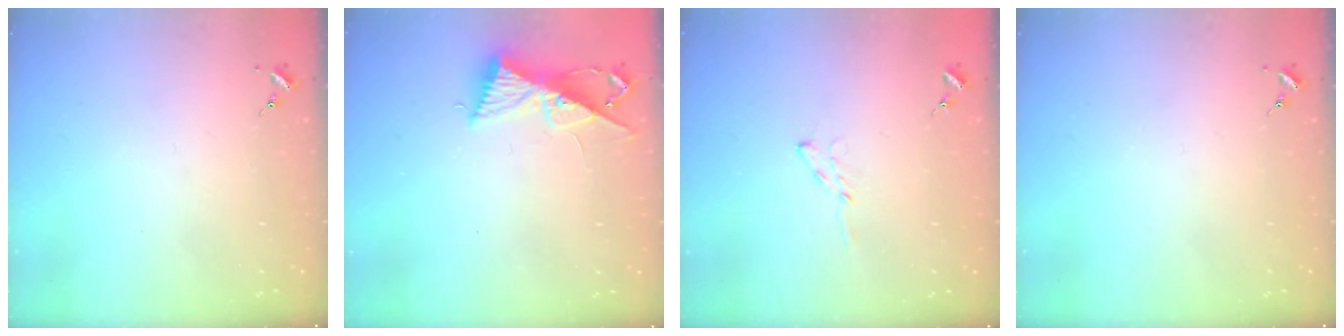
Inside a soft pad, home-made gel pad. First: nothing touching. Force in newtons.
{"total": 9.0, "press": 9.0, "slide": 0.5}
{"total": 3.5, "press": 3.5, "slide": 0.4}
{"total": 0.0}